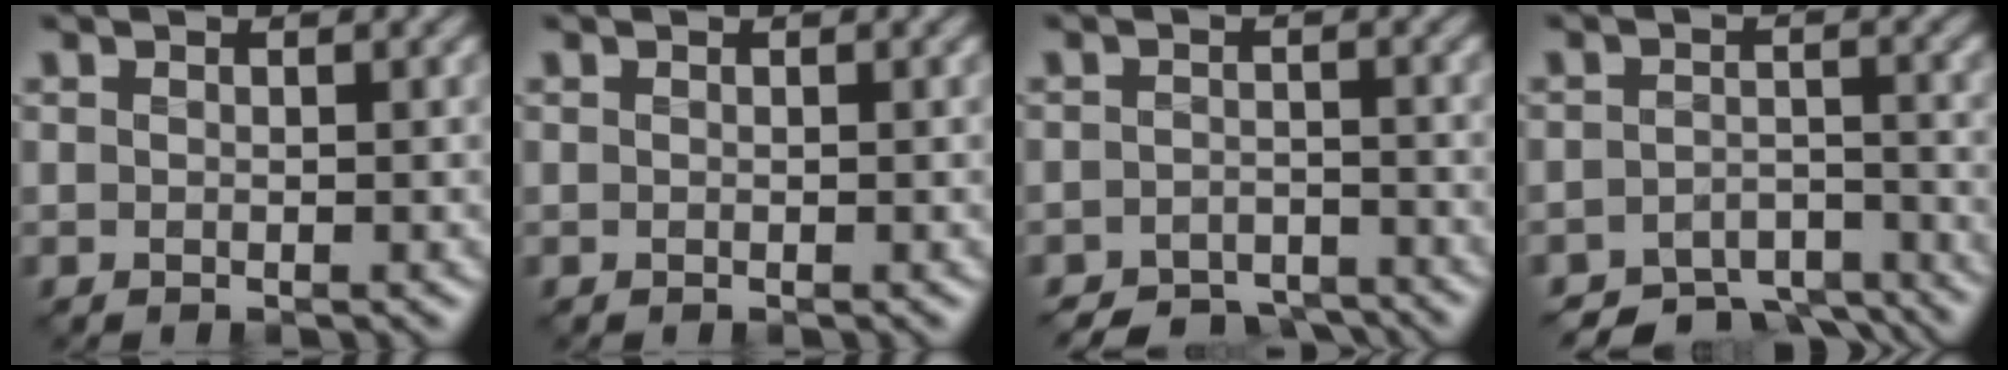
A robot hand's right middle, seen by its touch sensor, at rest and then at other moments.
{"total": 0.0}
{"total": 3.9, "force": [-3.7, 1.1, 0.6], "torque": [-0.002, -0.003, -0.063]}
{"total": 5.9, "force": [-5.3, 2.0, 1.7], "torque": [-0.021, -0.016, -0.080]}